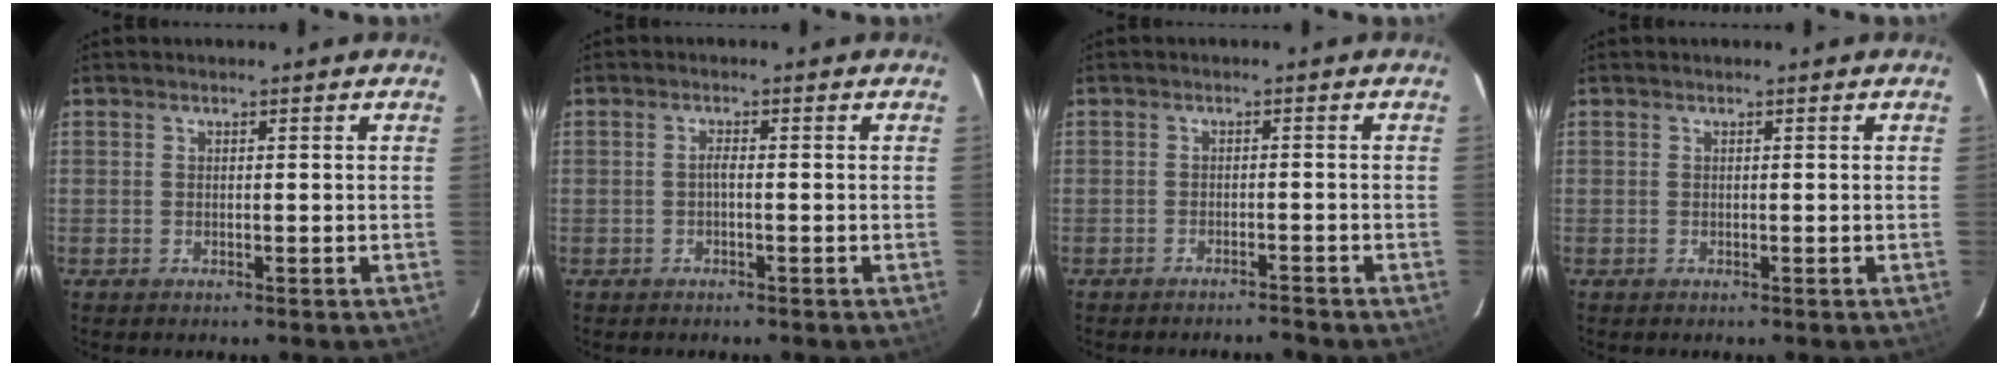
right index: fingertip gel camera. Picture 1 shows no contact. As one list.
[{"total": 1.0, "force": [-0.4, 0.0, 0.9], "torque": [-0.018, 0.005, -0.010]}, {"total": 2.3, "force": [-2.2, 0.1, 0.4], "torque": [-0.014, 0.002, -0.030]}, {"total": 0.0}]